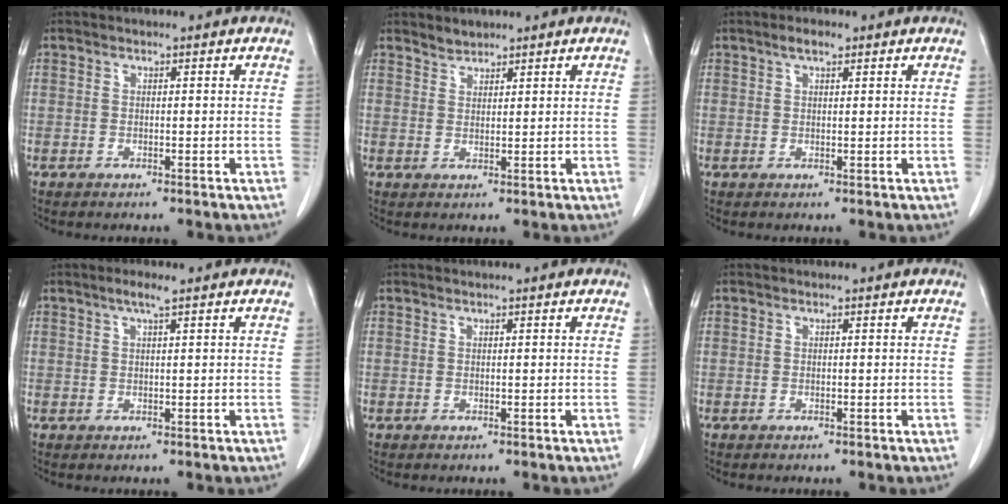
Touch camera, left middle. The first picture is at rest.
{"total": 1.6, "force": [1.5, 0.5, 0.0], "torque": [-0.002, 0.001, 0.030]}
{"total": 2.1, "force": [1.4, 0.7, 1.4], "torque": [-0.032, 0.007, 0.024]}
{"total": 1.9, "force": [1.2, -0.1, 1.5], "torque": [-0.034, 0.004, 0.024]}
{"total": 0.0}
{"total": 0.0}